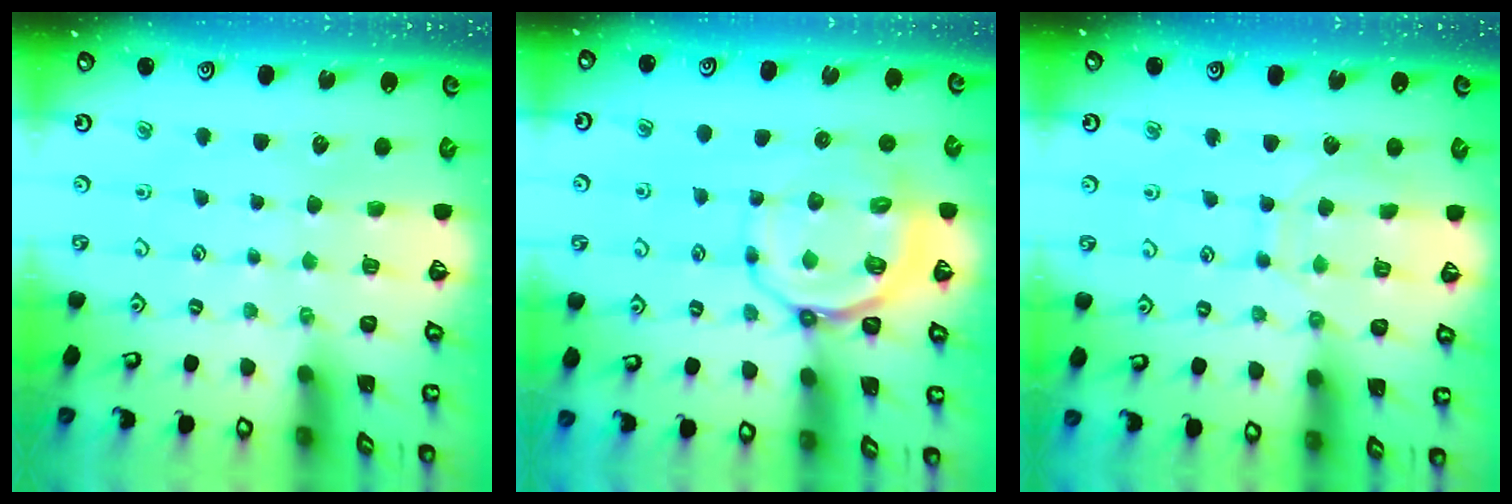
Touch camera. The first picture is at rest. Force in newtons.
{"total": 8.8, "press": 8.3, "slide": 3.0}
{"total": 7.7, "press": 7.6, "slide": 0.7}